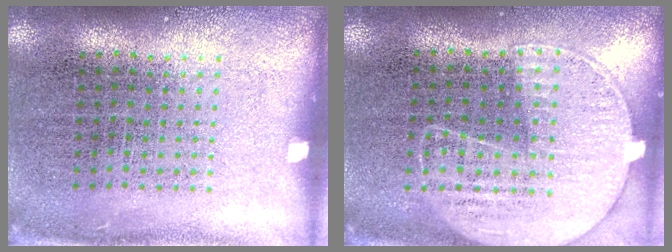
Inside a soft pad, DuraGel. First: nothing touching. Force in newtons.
{"total": 1.3, "press": 1.1, "slide": 0.6}